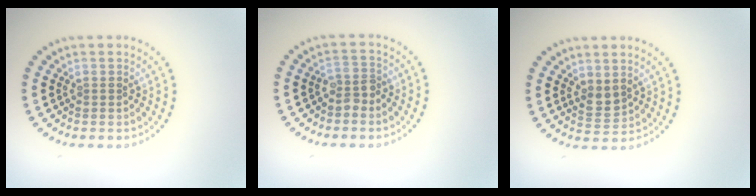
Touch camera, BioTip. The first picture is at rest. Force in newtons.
{"total": 1.8, "press": 1.6, "slide": 0.8}
{"total": 1.6, "press": 1.4, "slide": 0.7}